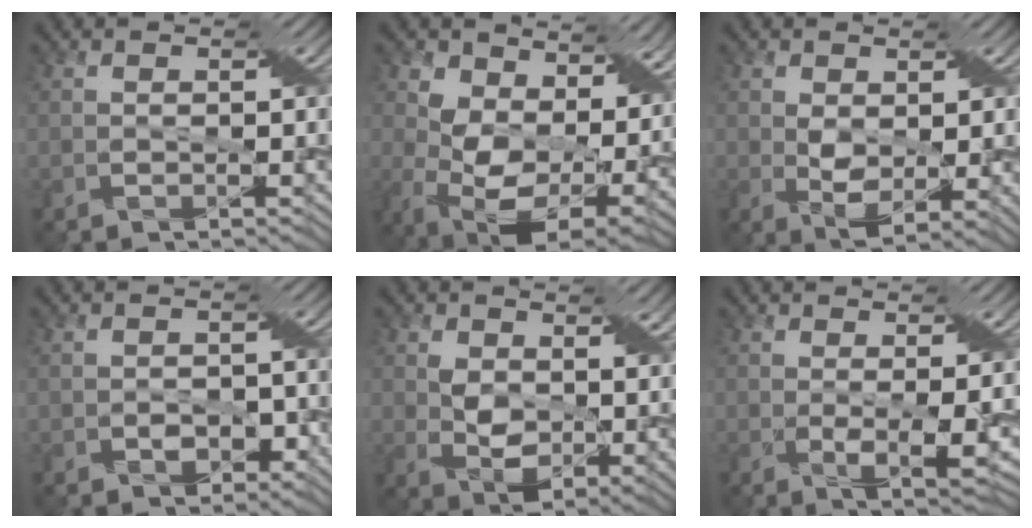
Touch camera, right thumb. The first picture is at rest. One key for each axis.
{"total": 13.9, "fx": 4.6, "fy": 8.7, "fz": 9.9, "tx": -0.197, "ty": -0.021, "tz": 0.095}
{"total": 5.5, "fx": 0.3, "fy": 3.1, "fz": 4.5, "tx": -0.080, "ty": -0.010, "tz": 0.014}
{"total": 2.0, "fx": -1.0, "fy": 1.6, "fz": 0.7, "tx": -0.004, "ty": -0.001, "tz": -0.013}
{"total": 7.0, "fx": 2.0, "fy": 4.2, "fz": 5.2, "tx": -0.100, "ty": -0.016, "tz": 0.041}
{"total": 3.6, "fx": 0.1, "fy": 0.7, "fz": 3.6, "tx": -0.062, "ty": -0.011, "tz": 0.010}